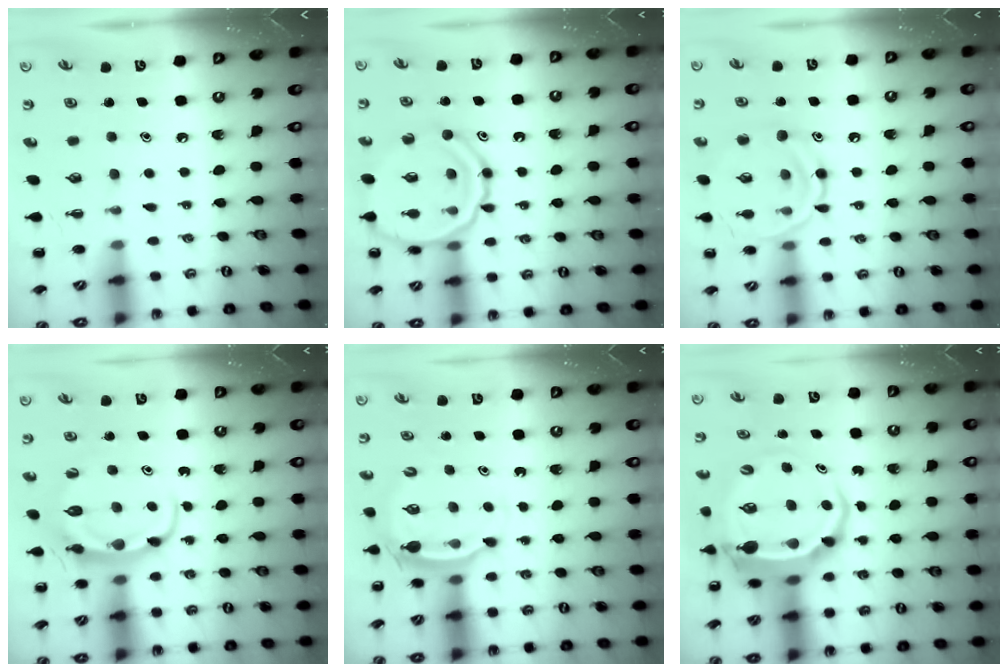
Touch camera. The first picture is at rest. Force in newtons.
{"total": 16.0, "press": 16.0, "slide": 1.3}
{"total": 13.1, "press": 13.1, "slide": 0.8}
{"total": 6.4, "press": 6.3, "slide": 0.6}
{"total": 5.0, "press": 5.0, "slide": 0.3}
{"total": 7.2, "press": 7.1, "slide": 1.2}